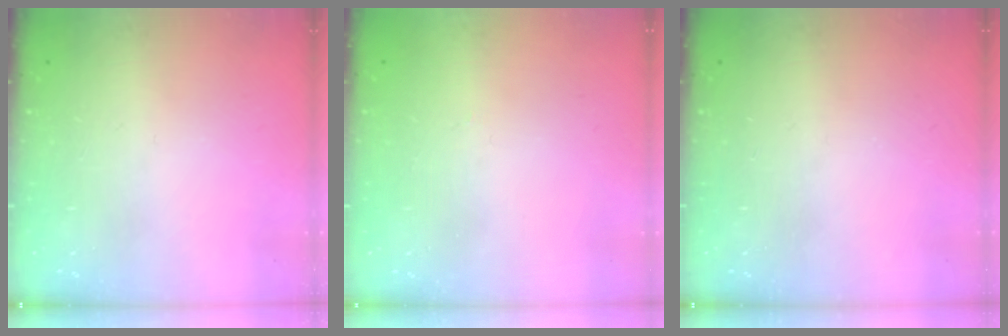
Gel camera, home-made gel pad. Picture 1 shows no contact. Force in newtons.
{"total": 0.0}
{"total": 0.0}